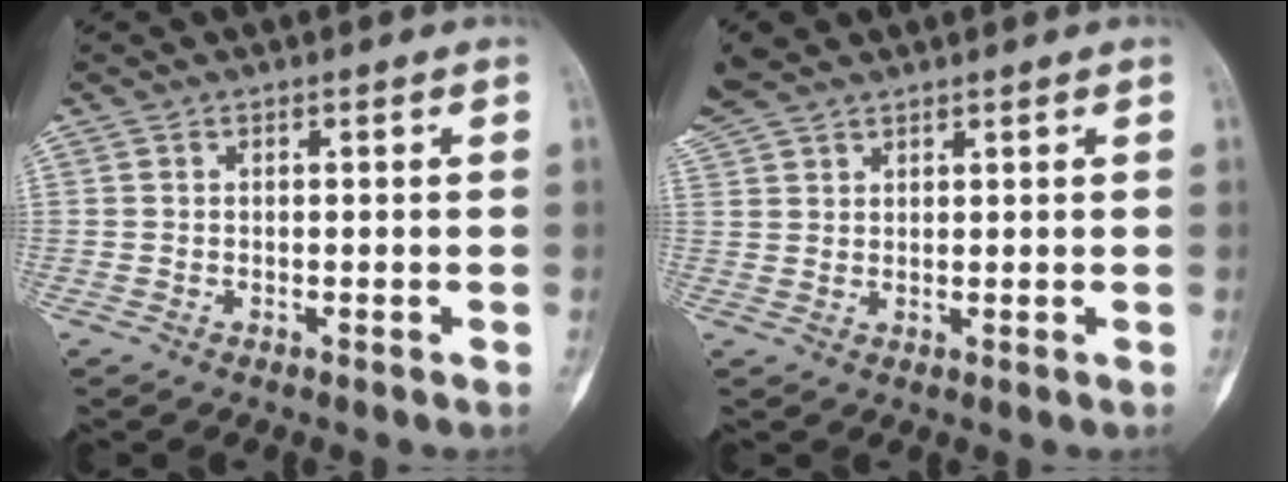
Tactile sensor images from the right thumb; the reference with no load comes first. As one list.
[{"total": 5.9, "force": [4.7, 2.4, 2.6], "torque": [-0.058, 0.011, 0.101]}]